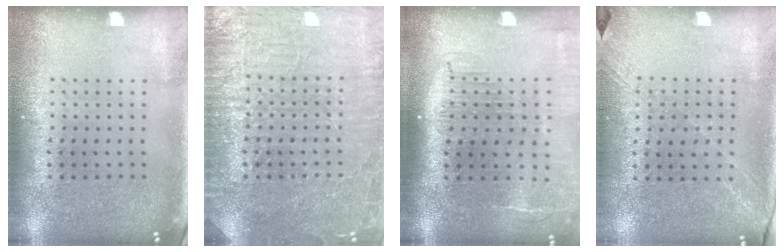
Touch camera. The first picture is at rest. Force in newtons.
{"total": 4.0, "press": 4.0, "slide": 0.5}
{"total": 2.0, "press": 1.6, "slide": 1.2}
{"total": 1.2, "press": 1.0, "slide": 0.7}